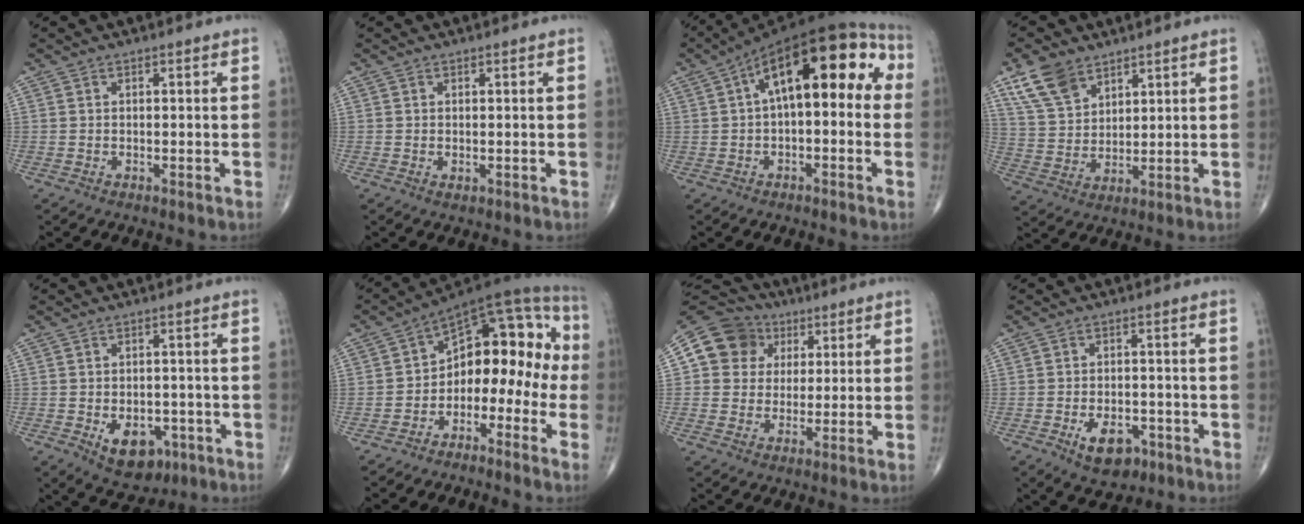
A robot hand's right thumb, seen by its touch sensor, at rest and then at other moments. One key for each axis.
{"total": 0.6, "fx": 0.0, "fy": 0.3, "fz": 0.5, "tx": -0.004, "ty": -0.001, "tz": 0.002}
{"total": 18.9, "fx": 3.0, "fy": 8.5, "fz": 16.6, "tx": -0.220, "ty": 0.050, "tz": 0.031}
{"total": 9.3, "fx": 6.1, "fy": 5.4, "fz": 4.5, "tx": -0.075, "ty": -0.020, "tz": 0.128}
{"total": 8.3, "fx": -3.2, "fy": 5.5, "fz": 5.3, "tx": -0.051, "ty": 0.010, "tz": -0.032}
{"total": 15.0, "fx": -3.4, "fy": 9.8, "fz": 10.8, "tx": -0.096, "ty": 0.091, "tz": -0.062}
{"total": 11.3, "fx": 3.3, "fy": 10.1, "fz": 3.8, "tx": -0.045, "ty": 0.009, "tz": 0.049}
{"total": 6.9, "fx": -3.2, "fy": 4.1, "fz": 4.5, "tx": -0.052, "ty": 0.012, "tz": -0.045}